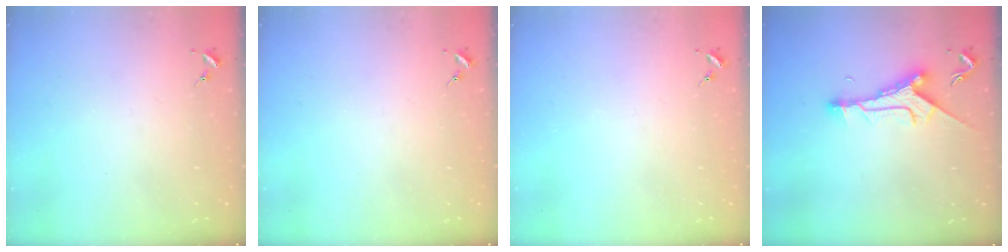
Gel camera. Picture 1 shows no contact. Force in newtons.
{"total": 0.0}
{"total": 0.0}
{"total": 10.2, "press": 10.2, "slide": 0.8}